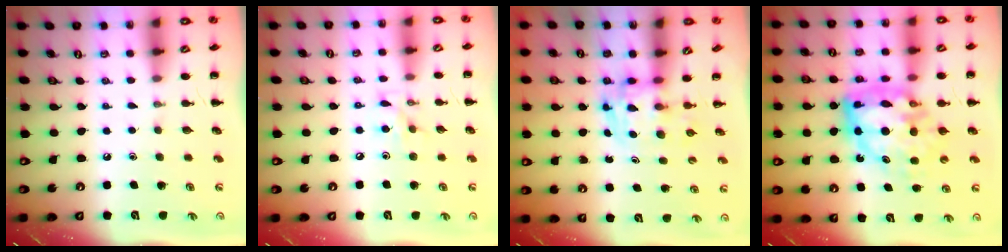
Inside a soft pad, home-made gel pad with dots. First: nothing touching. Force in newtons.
{"total": 5.9, "press": 5.8, "slide": 1.0}
{"total": 3.5, "press": 3.5, "slide": 0.6}
{"total": 14.9, "press": 14.4, "slide": 3.8}